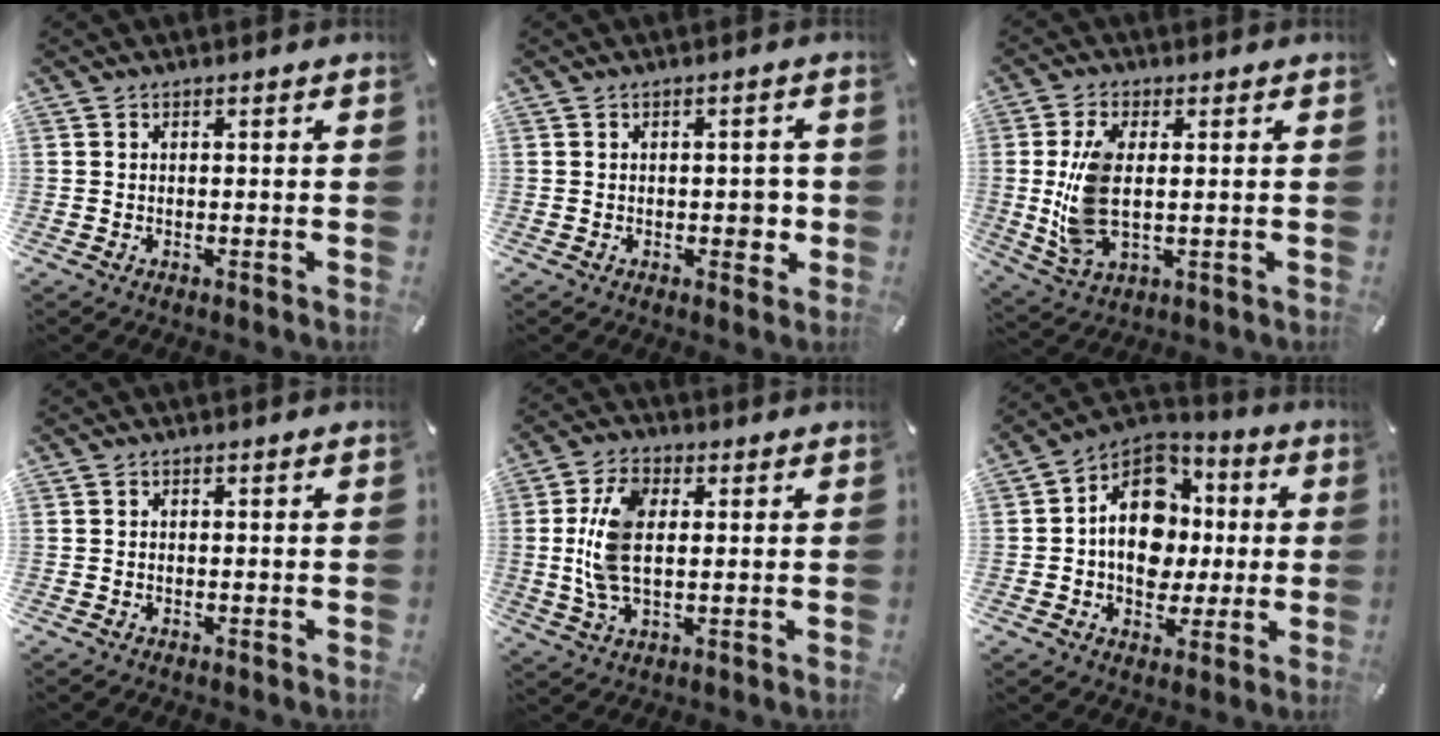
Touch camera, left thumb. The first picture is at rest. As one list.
[{"total": 3.7, "force": [-0.4, 2.2, 2.9], "torque": [-0.025, -0.005, -0.011]}, {"total": 10.7, "force": [0.8, 5.1, 9.3], "torque": [-0.214, -0.015, 0.016]}, {"total": 0.0}, {"total": 10.9, "force": [1.3, 6.1, 8.9], "torque": [-0.205, 0.002, 0.020]}, {"total": 15.4, "force": [0.0, 12.6, 8.9], "torque": [-0.152, 0.006, 0.004]}]